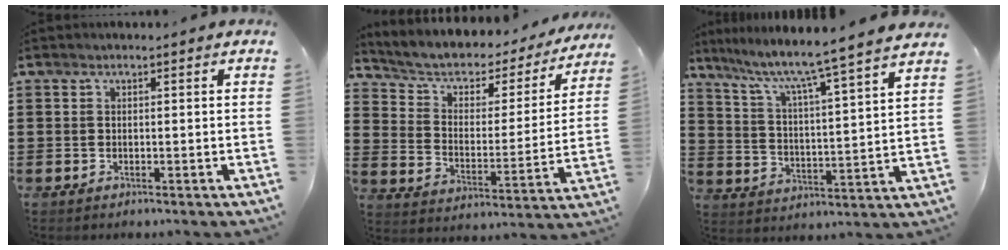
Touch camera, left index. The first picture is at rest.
{"total": 4.3, "force": [2.4, 2.9, 2.1], "torque": [-0.061, -0.019, 0.032]}
{"total": 6.0, "force": [5.0, -0.9, 3.2], "torque": [-0.083, -0.049, 0.072]}